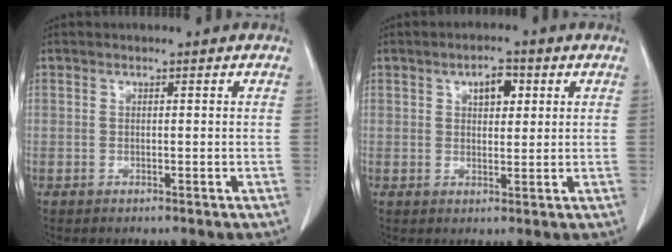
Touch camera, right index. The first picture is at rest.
{"total": 3.9, "force": [1.6, 1.9, 3.0], "torque": [-0.046, 0.005, 0.024]}